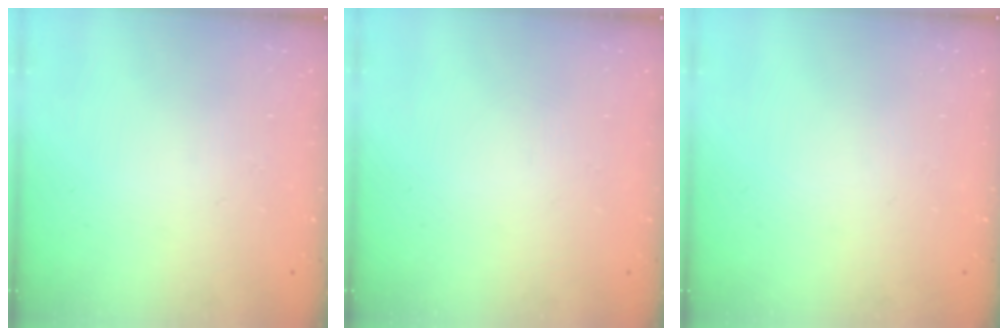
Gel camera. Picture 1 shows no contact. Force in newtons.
{"total": 0.0}
{"total": 0.0}